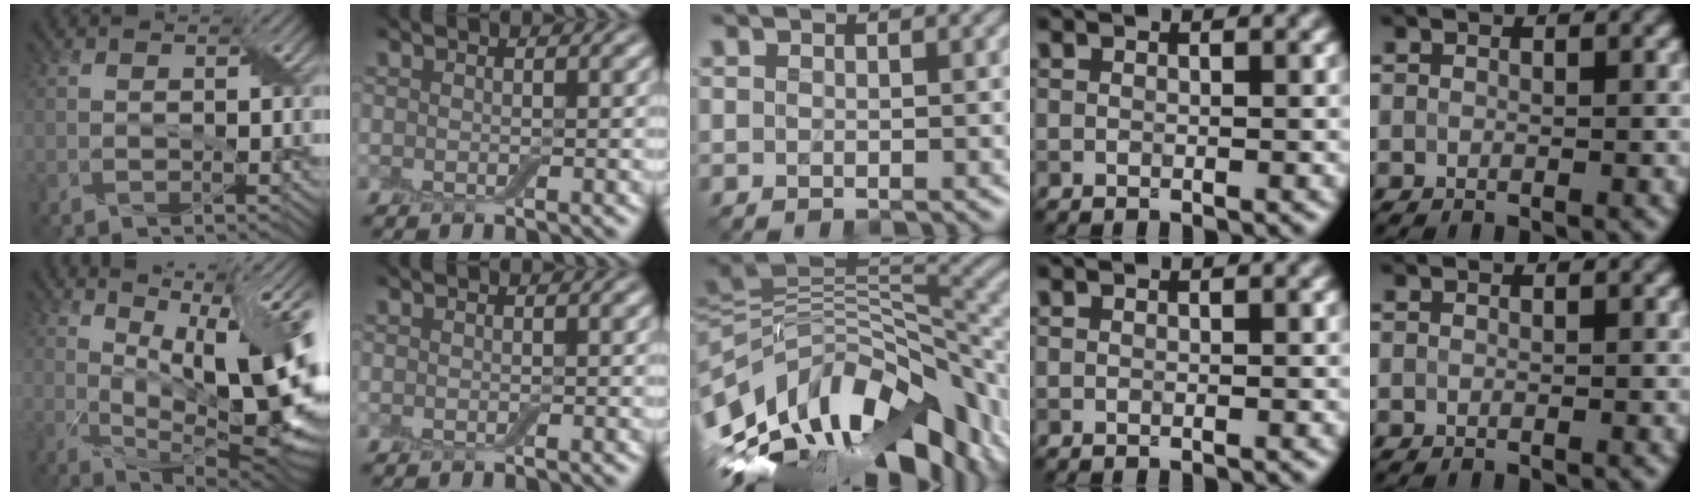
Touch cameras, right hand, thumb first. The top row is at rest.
{"thumb": {"total": 19.5, "force": [5.3, 7.3, 17.3], "torque": [-0.243, 0.025, 0.089]}, "middle": {"total": 14.5, "force": [-5.1, 6.6, 11.8], "torque": [-0.216, 0.010, -0.086]}}